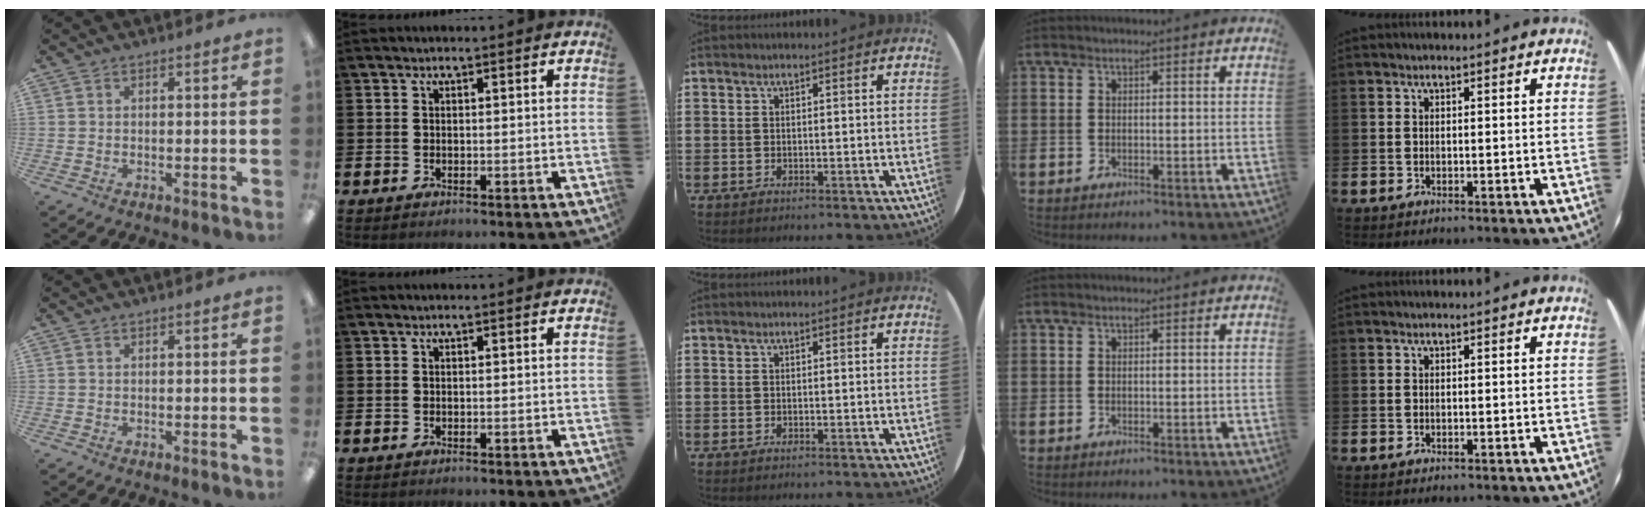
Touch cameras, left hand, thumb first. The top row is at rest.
{}